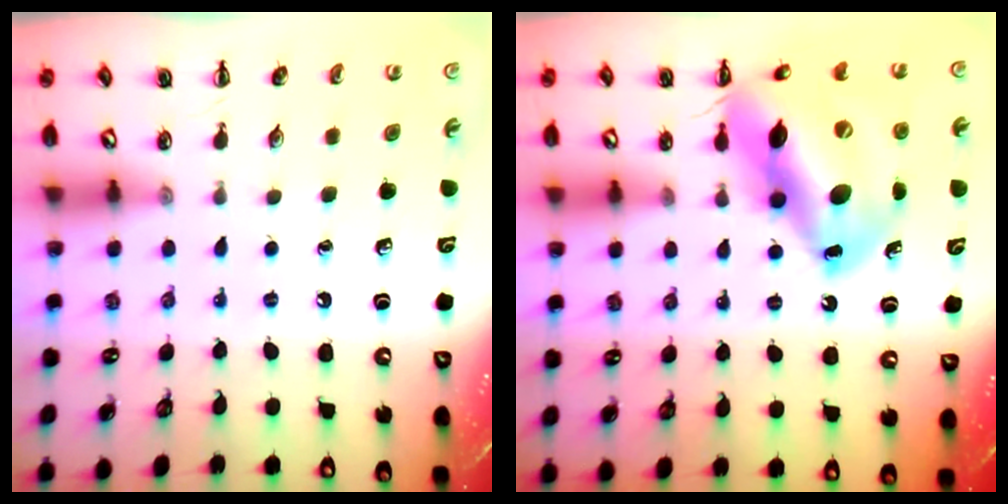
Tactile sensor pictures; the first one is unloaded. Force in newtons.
{"total": 19.9, "press": 19.7, "slide": 3.3}